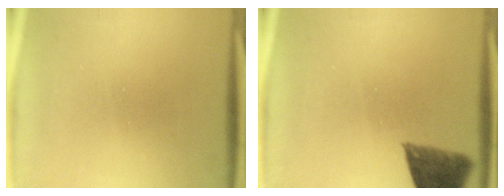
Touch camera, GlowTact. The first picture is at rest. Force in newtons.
{"total": 8.2}